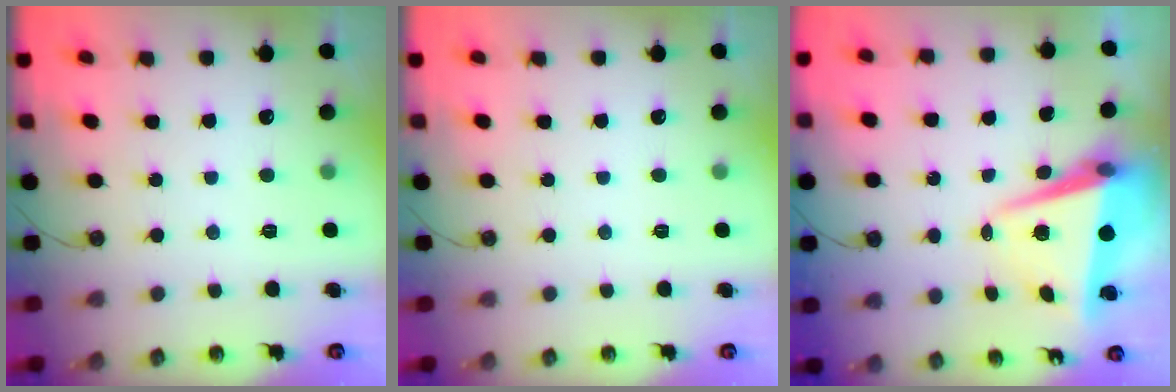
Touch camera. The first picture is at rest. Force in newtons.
{"total": 0.0}
{"total": 8.9, "press": 8.7, "slide": 2.1}